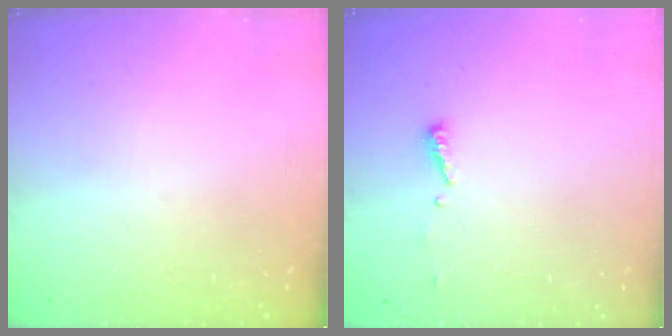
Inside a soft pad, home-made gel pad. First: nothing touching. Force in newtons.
{"total": 3.9, "press": 3.9, "slide": 0.4}